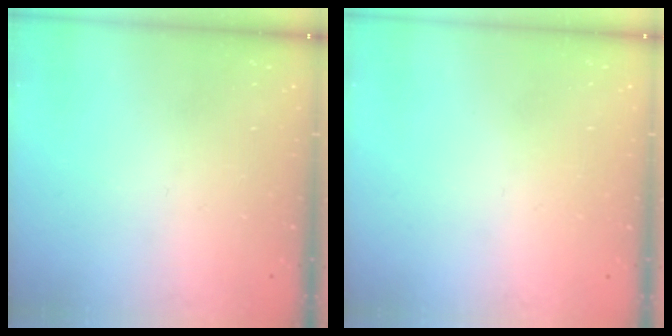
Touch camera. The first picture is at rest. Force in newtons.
{"total": 0.7, "press": 0.7, "slide": 0.3}